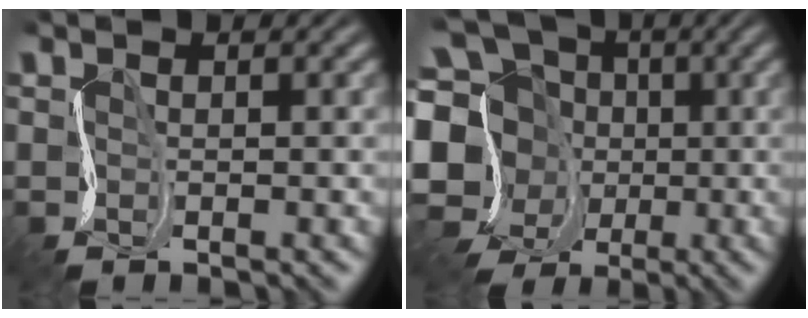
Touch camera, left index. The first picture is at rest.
{"total": 13.6, "force": [-2.6, 11.8, 6.1], "torque": [-0.145, 0.019, -0.071]}